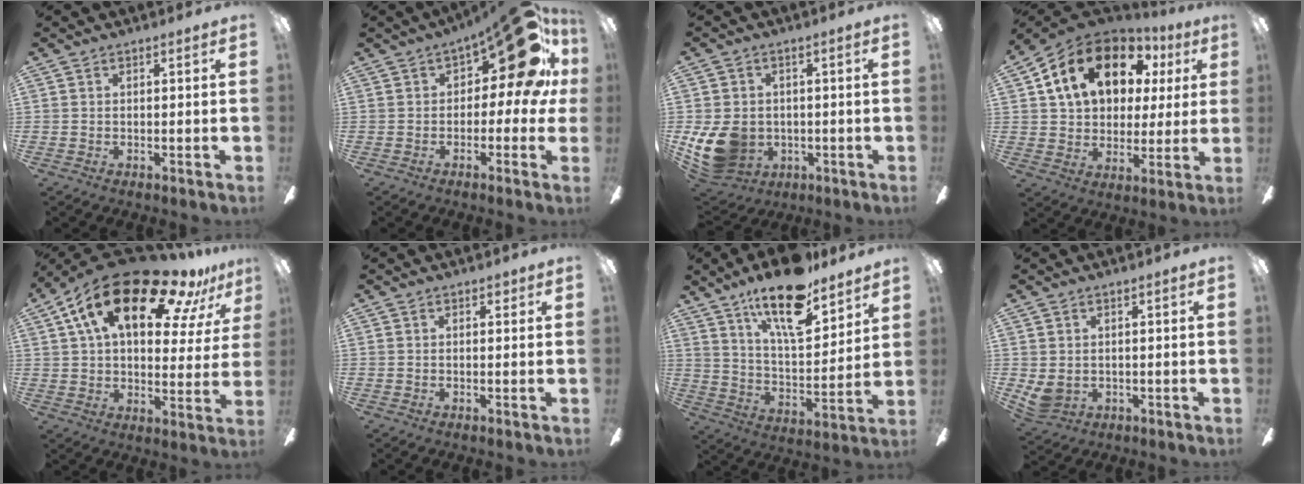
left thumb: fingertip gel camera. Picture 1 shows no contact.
{"total": 20.2, "force": [8.0, 8.2, 16.6], "torque": [-0.228, -0.036, 0.130]}
{"total": 12.3, "force": [-2.0, 10.1, 6.6], "torque": [-0.157, 0.004, -0.032]}
{"total": 18.9, "force": [9.2, 12.3, 10.9], "torque": [-0.193, -0.023, 0.167]}
{"total": 22.8, "force": [13.3, 10.0, 15.6], "torque": [-0.267, -0.062, 0.222]}
{"total": 0.9, "force": [0.5, 0.6, 0.4], "torque": [0.000, 0.000, 0.008]}
{"total": 18.8, "force": [13.6, 6.4, 11.3], "torque": [-0.195, -0.076, 0.230]}
{"total": 3.6, "force": [1.1, 2.9, 1.9], "torque": [-0.051, -0.007, 0.022]}